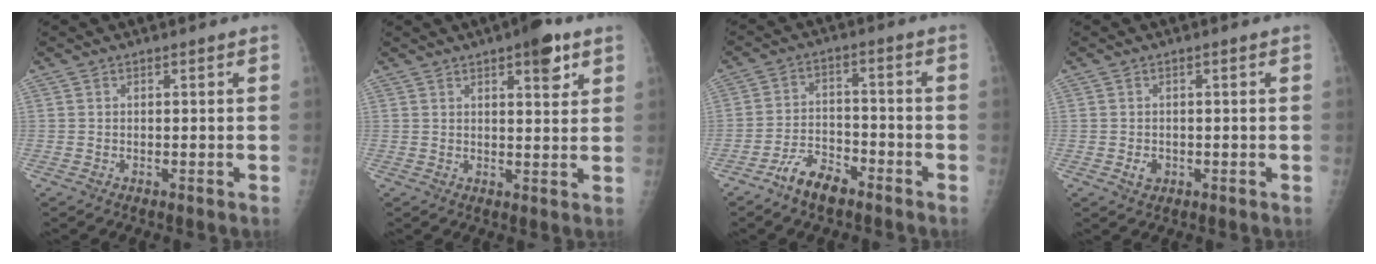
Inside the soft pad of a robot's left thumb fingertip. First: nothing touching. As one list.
[{"total": 6.6, "force": [3.7, 2.3, 5.0], "torque": [-0.050, -0.015, 0.045]}, {"total": 7.1, "force": [-5.3, 3.1, 3.7], "torque": [-0.065, 0.030, -0.099]}, {"total": 1.9, "force": [-0.5, 1.5, 1.0], "torque": [-0.010, 0.002, -0.004]}]